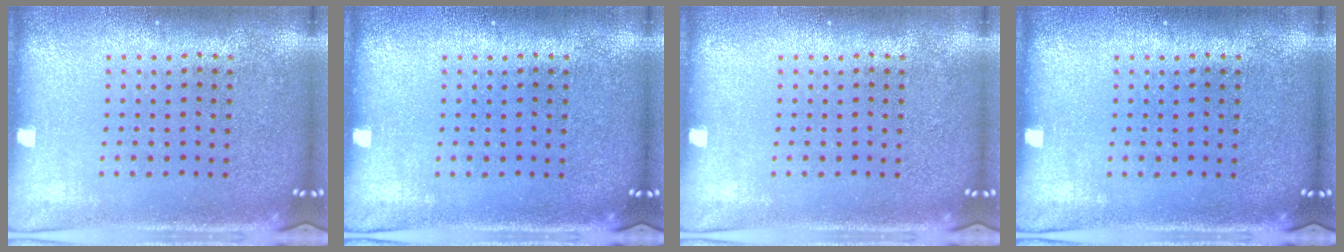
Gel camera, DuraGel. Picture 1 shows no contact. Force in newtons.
{"total": 0.0}
{"total": 0.0}
{"total": 0.0}